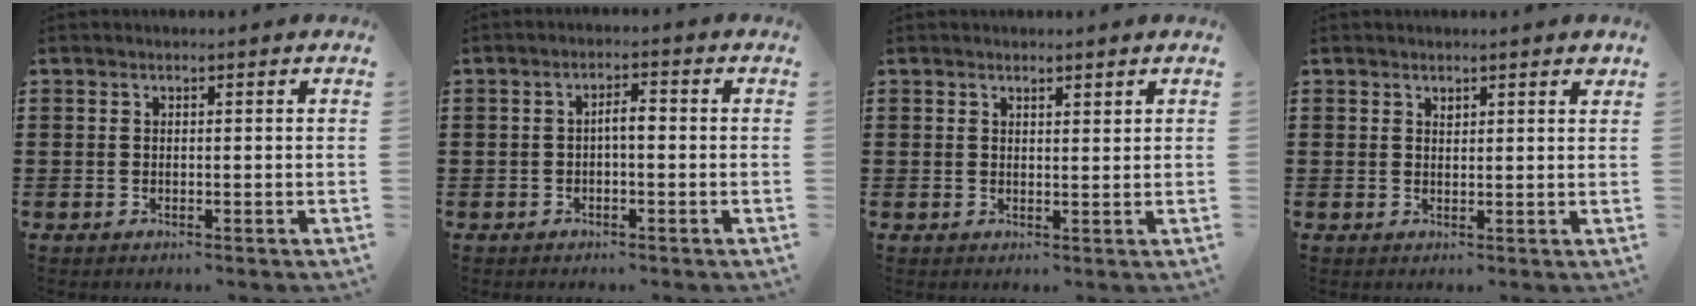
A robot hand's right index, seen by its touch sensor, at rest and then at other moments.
{"total": 2.3, "force": [-0.5, 0.7, 2.2], "torque": [-0.041, 0.005, -0.012]}
{"total": 1.3, "force": [1.2, 0.4, 0.3], "torque": [-0.008, 0.003, 0.022]}
{"total": 1.1, "force": [0.9, 0.4, 0.4], "torque": [0.007, -0.005, 0.013]}